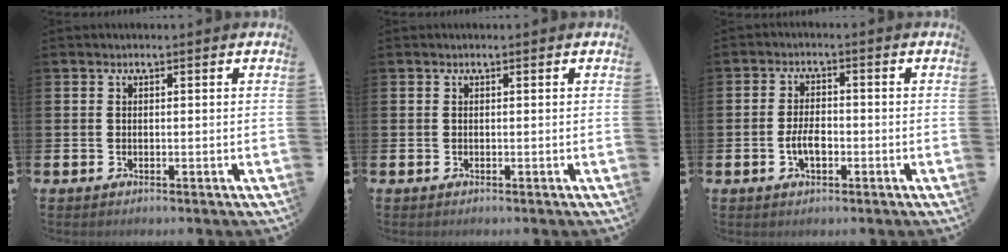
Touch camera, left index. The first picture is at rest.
{"total": 0.0}
{"total": 3.5, "force": [-0.9, 1.9, 2.9], "torque": [-0.040, 0.001, -0.019]}